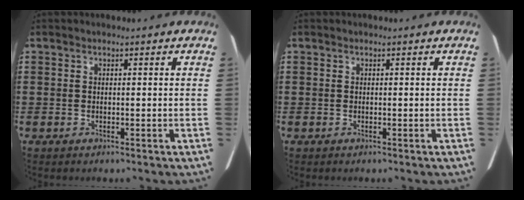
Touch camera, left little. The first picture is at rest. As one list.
[{"total": 0.0}]